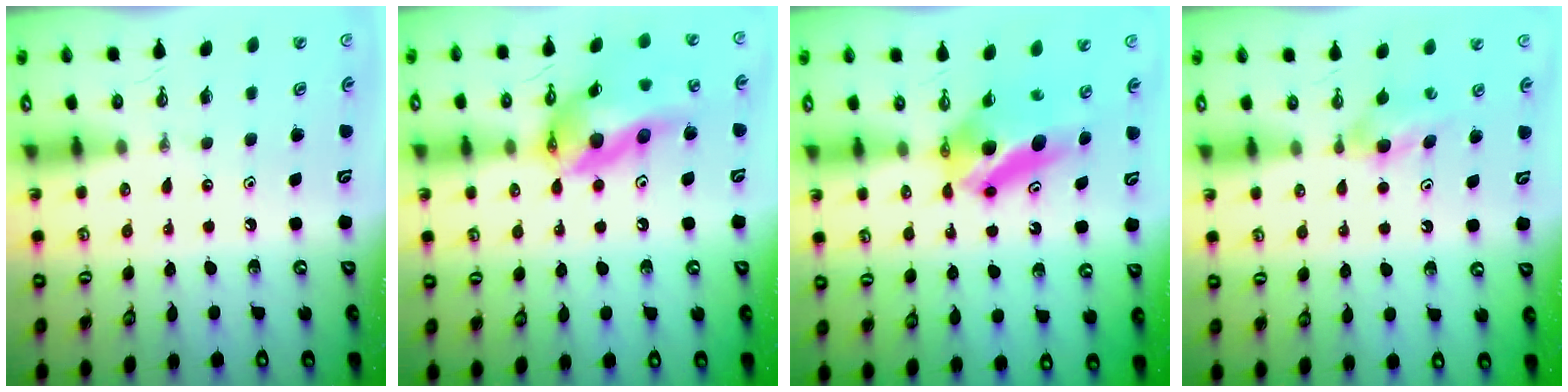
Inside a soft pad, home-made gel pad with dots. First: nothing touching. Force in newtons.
{"total": 18.3, "press": 18.1, "slide": 2.5}
{"total": 6.7, "press": 5.9, "slide": 3.1}
{"total": 4.5, "press": 4.4, "slide": 0.9}